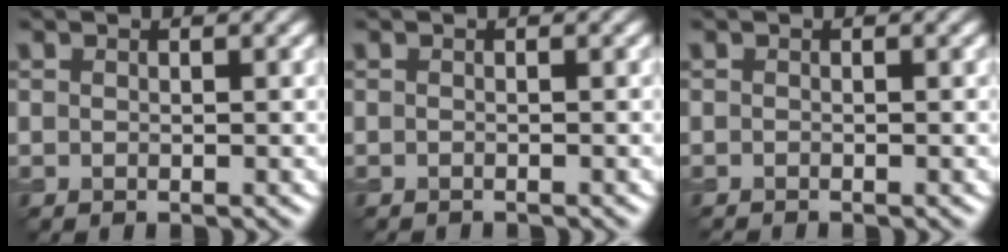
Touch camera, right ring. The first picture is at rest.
{"total": 0.8, "force": [-0.8, 0.0, 0.0], "torque": [0.003, -0.007, -0.014]}
{"total": 0.6, "force": [-0.6, 0.0, 0.1], "torque": [0.000, -0.006, -0.012]}